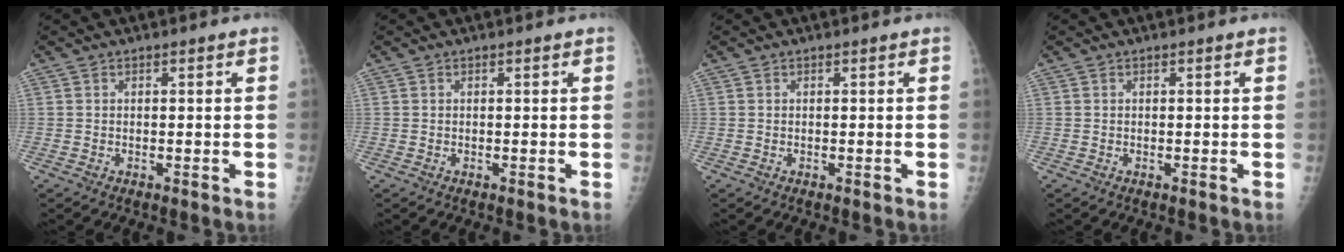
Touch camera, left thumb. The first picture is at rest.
{"total": 0.0}
{"total": 0.0}
{"total": 0.0}